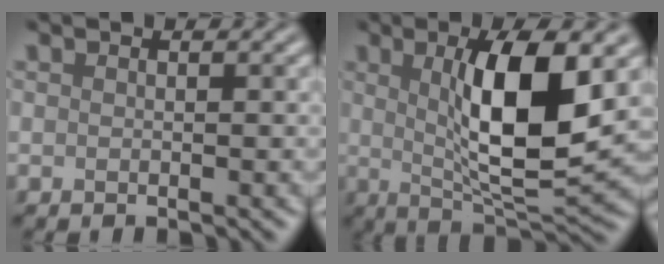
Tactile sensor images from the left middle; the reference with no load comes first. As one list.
[{"total": 9.2, "force": [1.7, 2.5, 8.7], "torque": [-0.136, -0.007, 0.035]}]